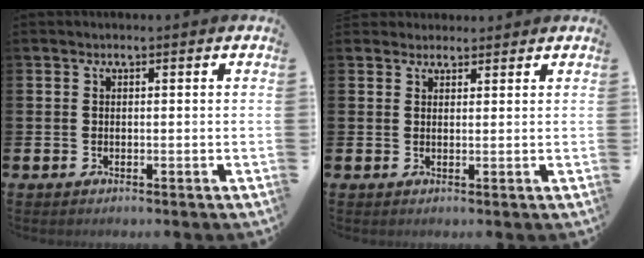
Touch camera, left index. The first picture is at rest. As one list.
[{"total": 2.3, "force": [2.2, 0.8, -0.2], "torque": [0.014, -0.009, 0.037]}]